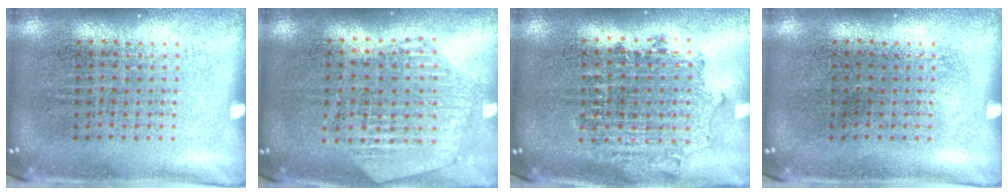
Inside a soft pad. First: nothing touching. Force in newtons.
{"total": 1.1, "press": 1.1, "slide": 0.3}
{"total": 1.7, "press": 1.4, "slide": 1.0}
{"total": 0.0}